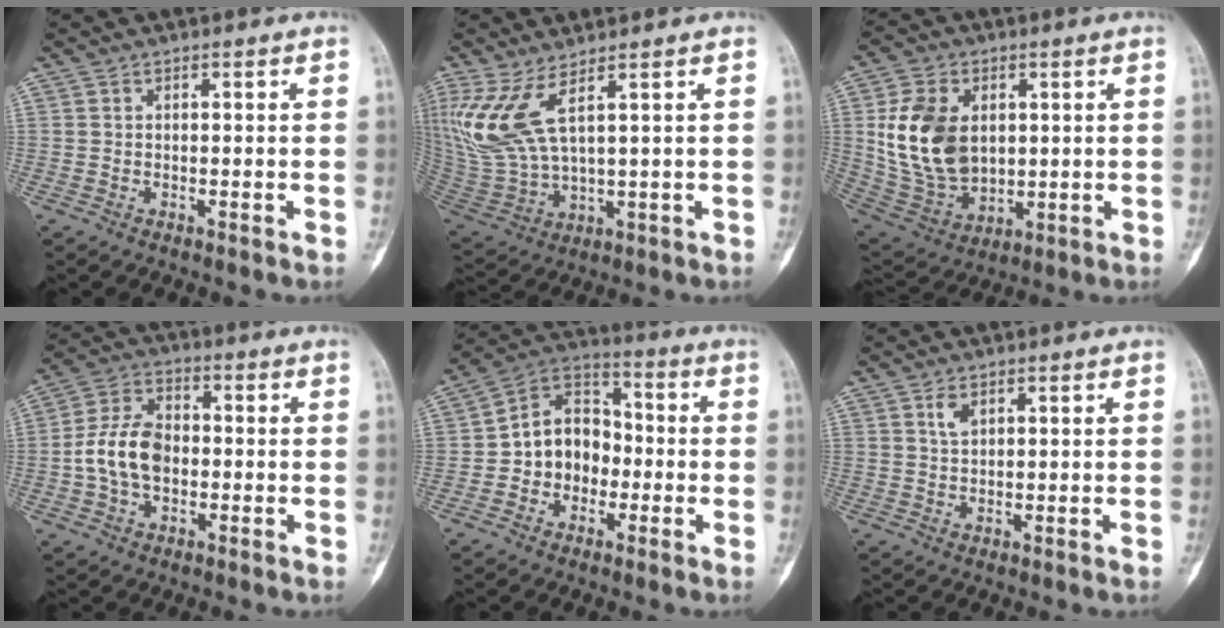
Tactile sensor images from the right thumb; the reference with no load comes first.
{"total": 12.0, "force": [5.6, 3.8, 9.9], "torque": [-0.236, -0.032, 0.134]}
{"total": 16.2, "force": [2.7, 11.2, 11.4], "torque": [-0.195, -0.014, 0.066]}
{"total": 10.4, "force": [-1.2, 7.1, 7.6], "torque": [-0.130, 0.024, -0.032]}
{"total": 12.0, "force": [-1.7, 9.5, 7.1], "torque": [-0.077, 0.041, -0.042]}
{"total": 2.4, "force": [1.3, 1.2, 1.6], "torque": [-0.026, -0.003, 0.026]}